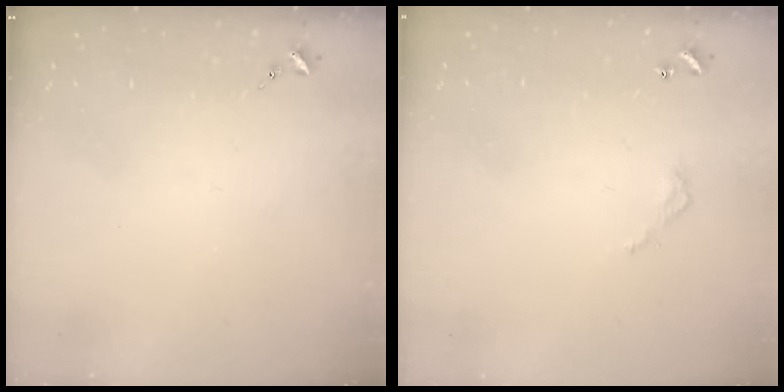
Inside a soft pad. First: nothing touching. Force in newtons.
{"total": 3.2, "press": 3.1, "slide": 0.2}